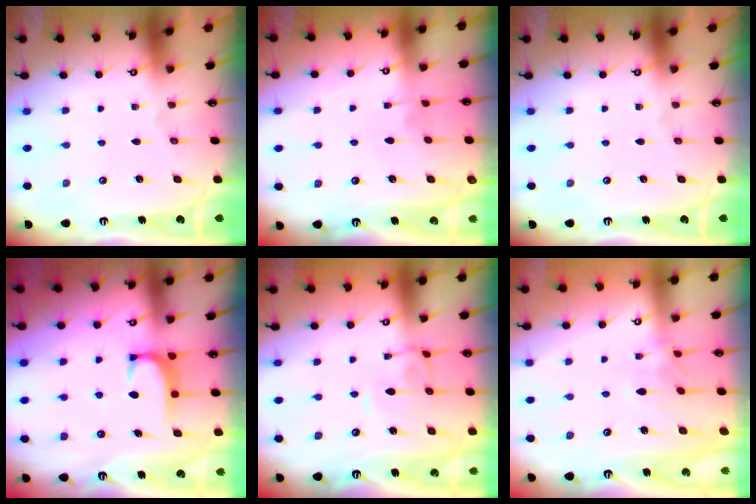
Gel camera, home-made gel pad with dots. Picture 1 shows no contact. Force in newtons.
{"total": 2.7, "press": 2.6, "slide": 0.2}
{"total": 0.0}
{"total": 1.8, "press": 1.7, "slide": 0.5}
{"total": 2.5, "press": 2.5, "slide": 0.5}
{"total": 2.3, "press": 2.2, "slide": 0.8}